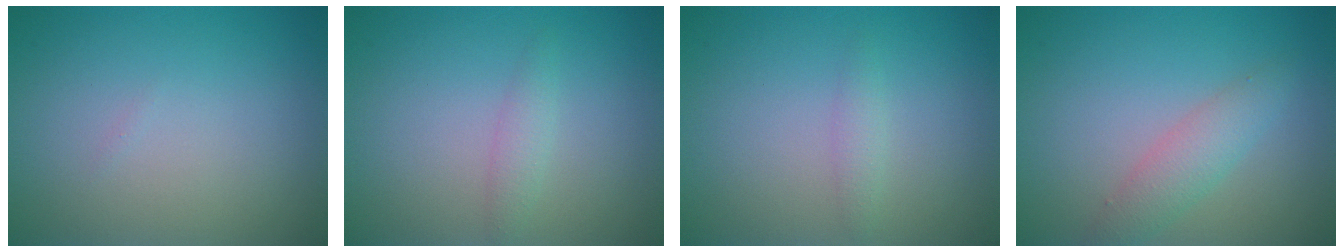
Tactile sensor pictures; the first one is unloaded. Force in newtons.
{"total": 1.2, "press": 1.2, "slide": 0.0}
{"total": 1.0, "press": 1.0, "slide": 0.0}
{"total": 2.5, "press": 2.5, "slide": 0.1}